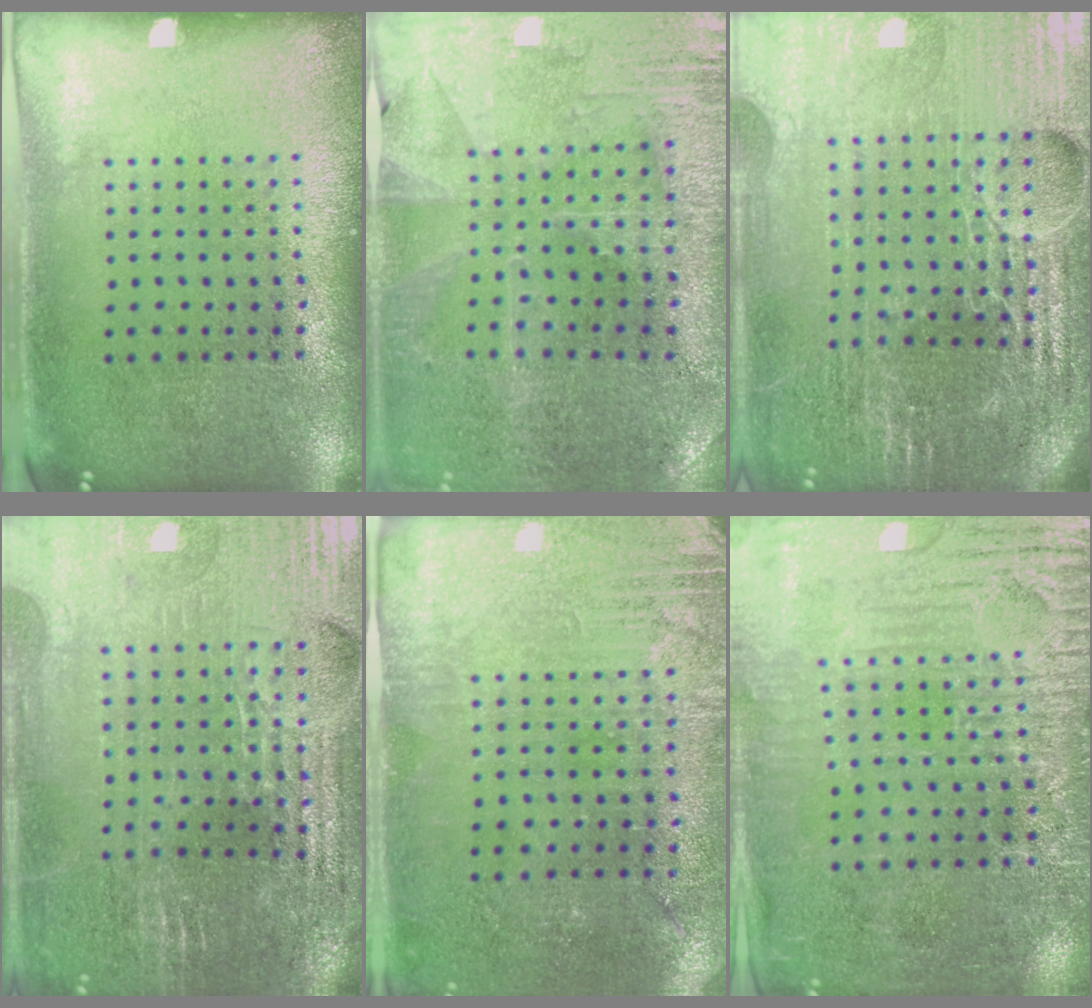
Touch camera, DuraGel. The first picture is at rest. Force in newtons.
{"total": 1.0, "press": 1.0, "slide": 0.3}
{"total": 6.2, "press": 5.5, "slide": 2.9}
{"total": 3.2, "press": 3.2, "slide": 0.4}
{"total": 2.9, "press": 2.8, "slide": 0.9}
{"total": 3.5, "press": 3.4, "slide": 0.8}